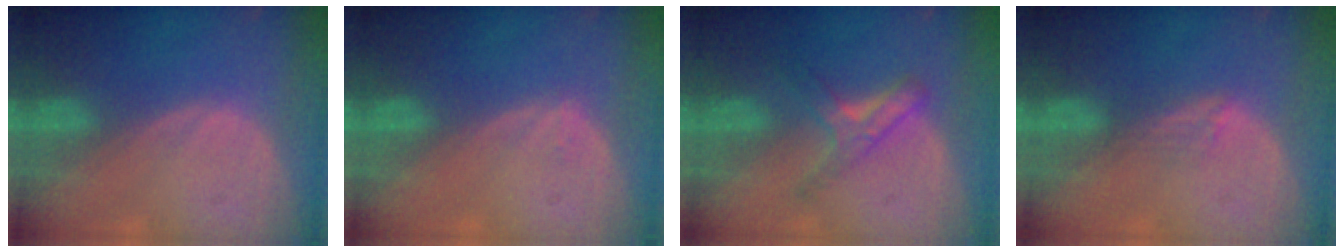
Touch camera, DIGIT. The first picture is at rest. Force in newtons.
{"total": 0.6, "press": 0.4, "slide": 0.5}
{"total": 5.1, "press": 4.9, "slide": 1.6}
{"total": 2.0, "press": 1.6, "slide": 1.3}